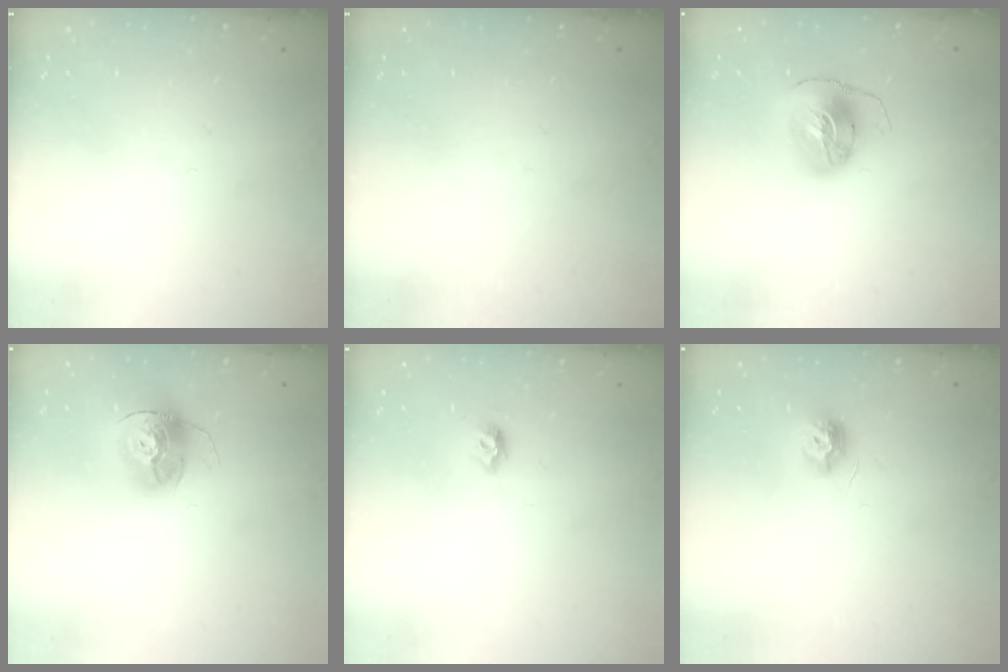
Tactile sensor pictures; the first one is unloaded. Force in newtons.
{"total": 0.0}
{"total": 8.6, "press": 8.6, "slide": 0.9}
{"total": 14.8, "press": 14.7, "slide": 1.4}
{"total": 5.5, "press": 5.4, "slide": 0.9}
{"total": 8.1, "press": 8.1, "slide": 0.1}